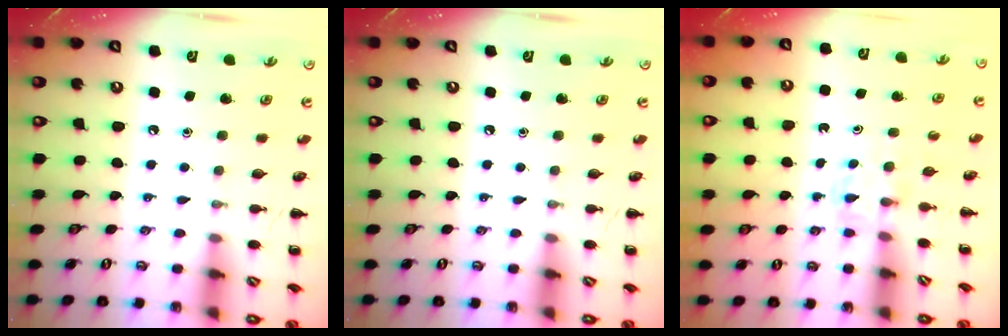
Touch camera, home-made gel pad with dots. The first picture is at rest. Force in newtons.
{"total": 0.0}
{"total": 2.7, "press": 2.5, "slide": 1.0}